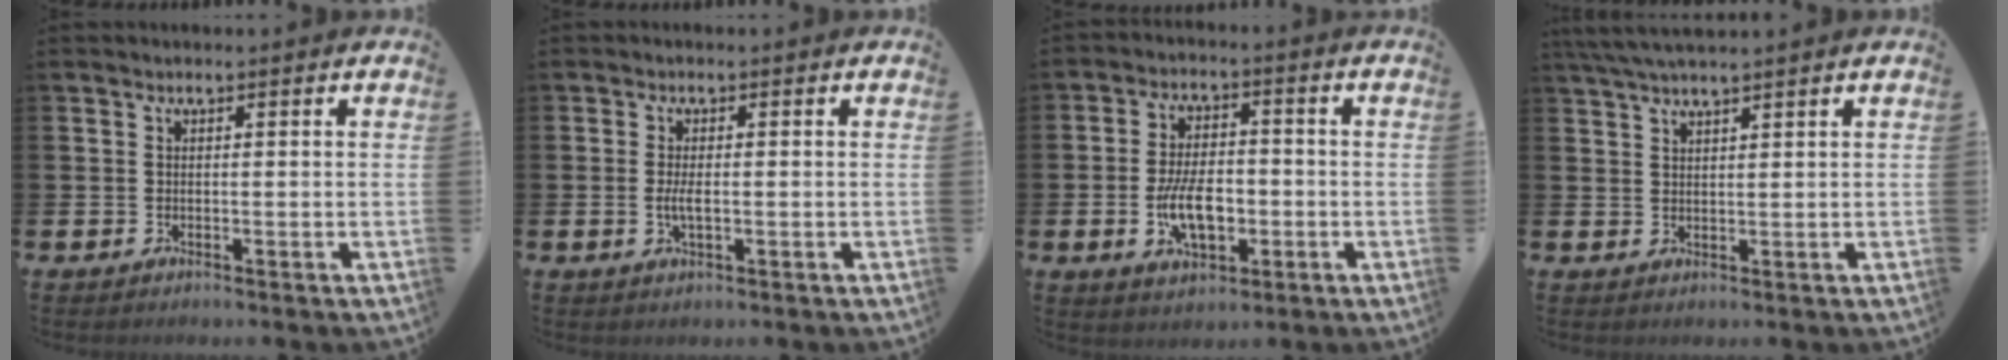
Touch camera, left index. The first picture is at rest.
{"total": 2.3, "force": [-0.2, 0.8, 2.2], "torque": [-0.036, -0.002, -0.005]}
{"total": 7.0, "force": [-1.6, 3.7, 5.7], "torque": [-0.098, 0.003, -0.032]}
{"total": 3.5, "force": [3.1, 0.0, 1.5], "torque": [-0.041, -0.002, 0.060]}